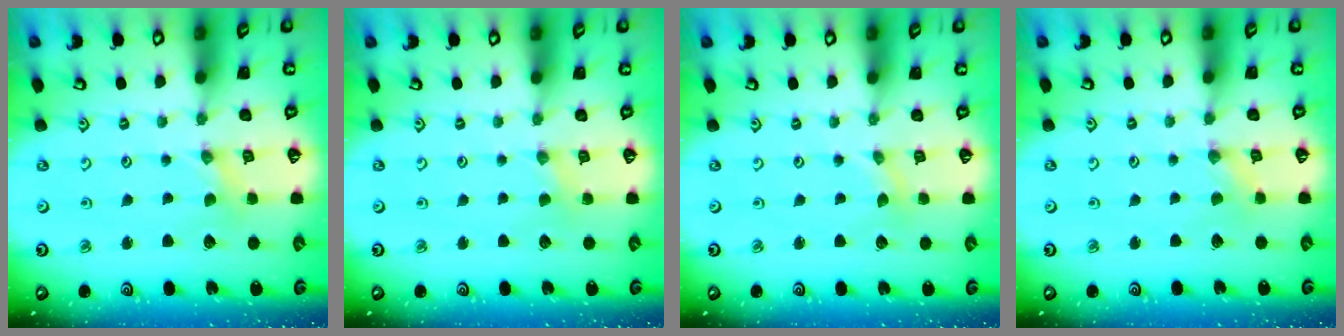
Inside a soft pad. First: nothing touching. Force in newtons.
{"total": 1.8, "press": 1.7, "slide": 0.4}
{"total": 0.0}
{"total": 0.8, "press": 0.8, "slide": 0.2}